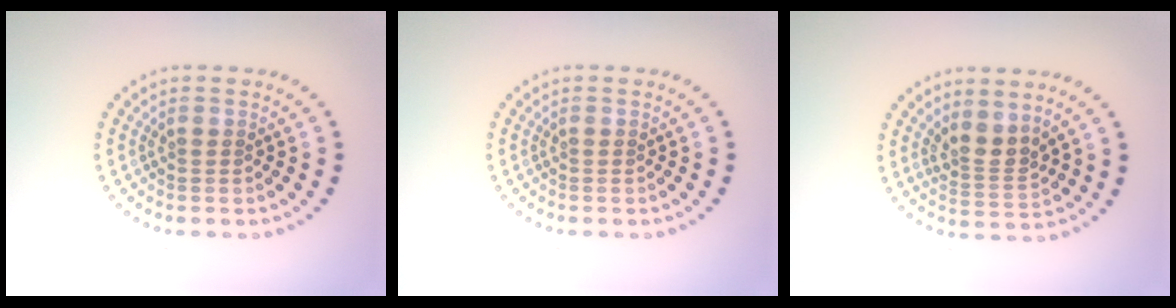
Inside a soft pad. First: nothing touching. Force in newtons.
{"total": 0.0}
{"total": 2.6, "press": 1.9, "slide": 1.7}